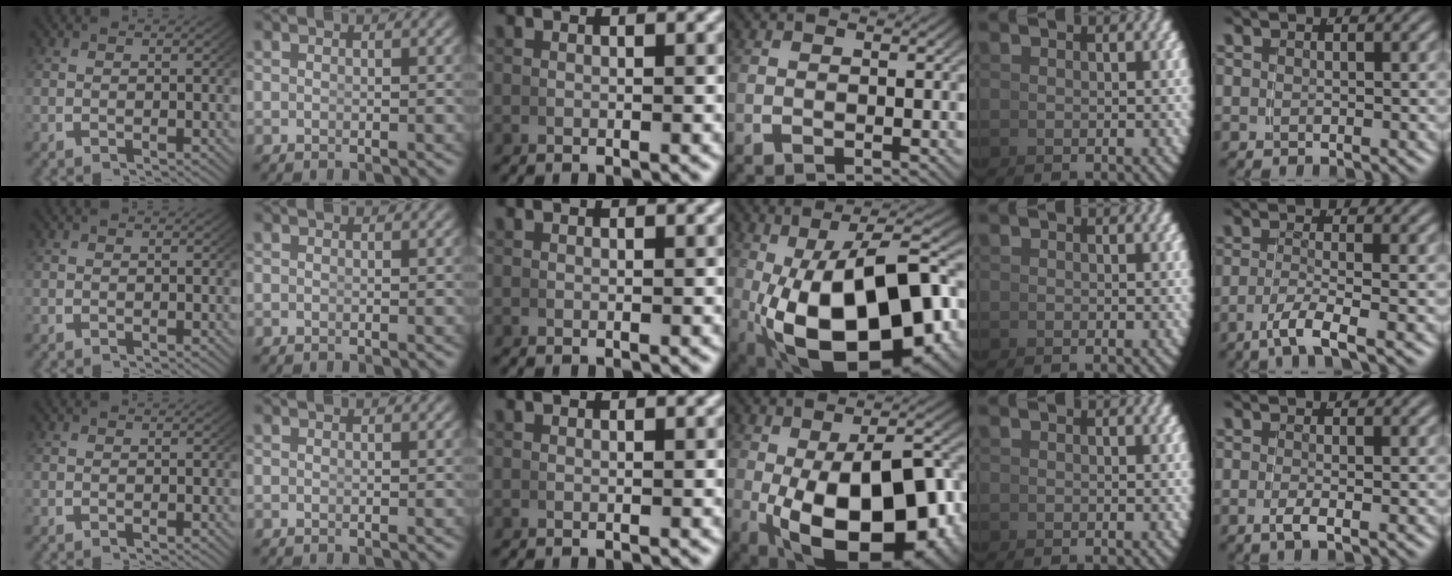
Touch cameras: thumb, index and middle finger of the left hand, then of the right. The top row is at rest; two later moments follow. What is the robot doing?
{"motion": "lift_and_place", "object": "bowl"}